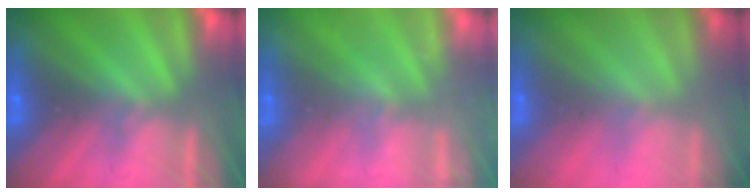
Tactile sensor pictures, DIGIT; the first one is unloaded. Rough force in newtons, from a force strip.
{"total": 2.4}
{"total": 1.6}